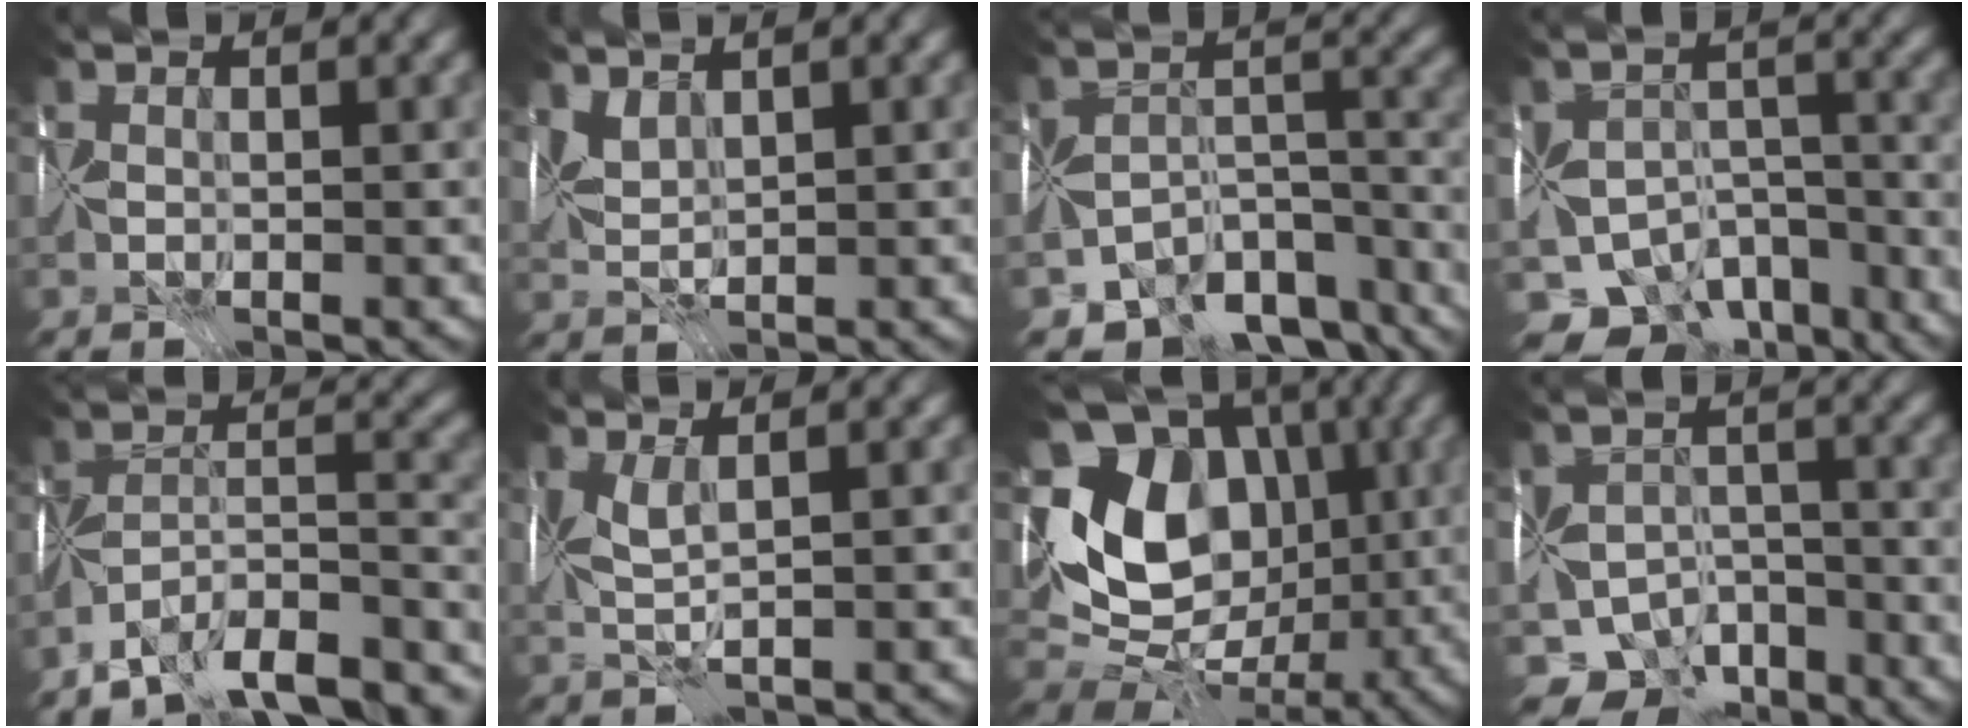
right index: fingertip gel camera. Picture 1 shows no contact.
{"total": 2.2, "force": [1.8, 0.9, 1.1], "torque": [-0.033, 0.007, 0.037]}
{"total": 9.8, "force": [-7.9, 4.8, 3.2], "torque": [-0.041, -0.003, -0.114]}
{"total": 9.9, "force": [-7.6, 5.4, 3.4], "torque": [-0.042, -0.007, -0.105]}
{"total": 11.1, "force": [-9.0, 3.7, 5.3], "torque": [-0.079, 0.013, -0.148]}
{"total": 2.1, "force": [0.9, 0.2, 1.9], "torque": [-0.044, 0.005, 0.015]}
{"total": 13.6, "force": [1.9, 10.9, 7.9], "torque": [-0.138, 0.015, 0.030]}
{"total": 7.5, "force": [-5.7, 4.3, 2.3], "torque": [-0.027, -0.011, -0.088]}